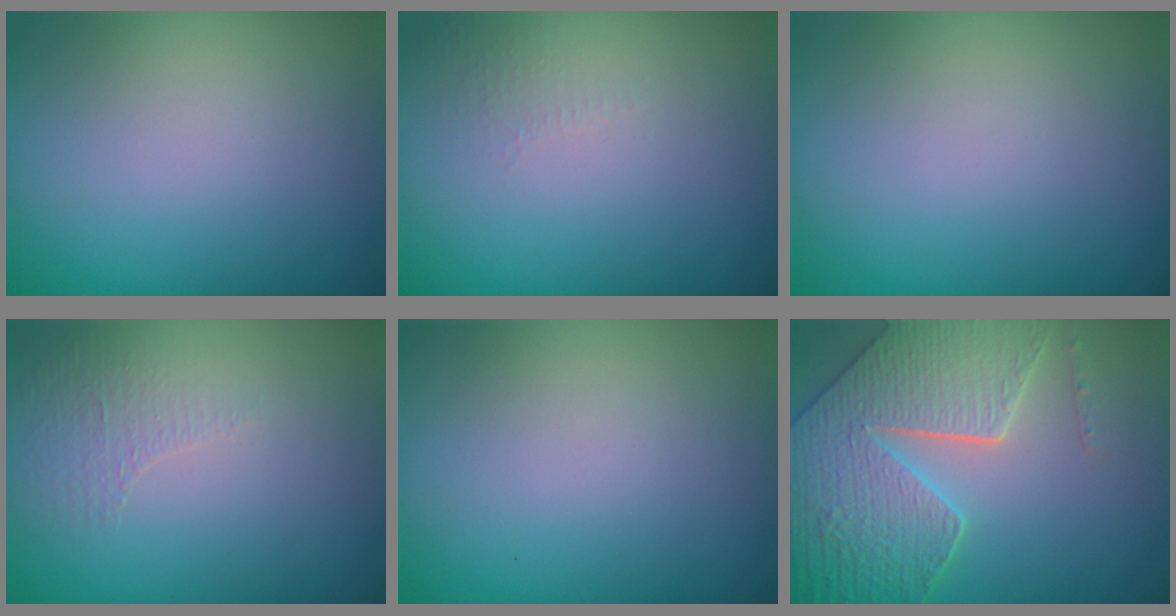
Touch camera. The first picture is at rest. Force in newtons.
{"total": 1.0, "press": 0.9, "slide": 0.3}
{"total": 0.0}
{"total": 0.9, "press": 0.5, "slide": 0.8}
{"total": 0.0}
{"total": 7.1, "press": 5.9, "slide": 4.0}